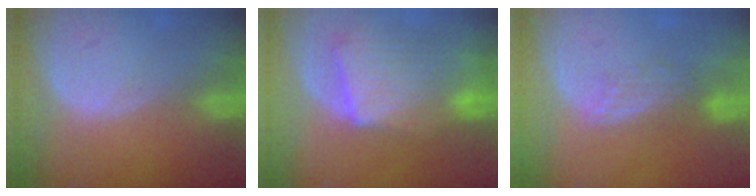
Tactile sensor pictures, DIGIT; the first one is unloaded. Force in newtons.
{"total": 10.5, "press": 9.2, "slide": 5.1}
{"total": 3.2, "press": 3.1, "slide": 0.7}